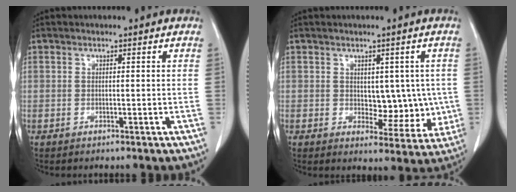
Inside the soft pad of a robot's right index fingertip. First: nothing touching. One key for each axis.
{"total": 6.6, "fx": 0.4, "fy": 4.2, "fz": 5.0, "tx": -0.044, "ty": 0.004, "tz": 0.018}